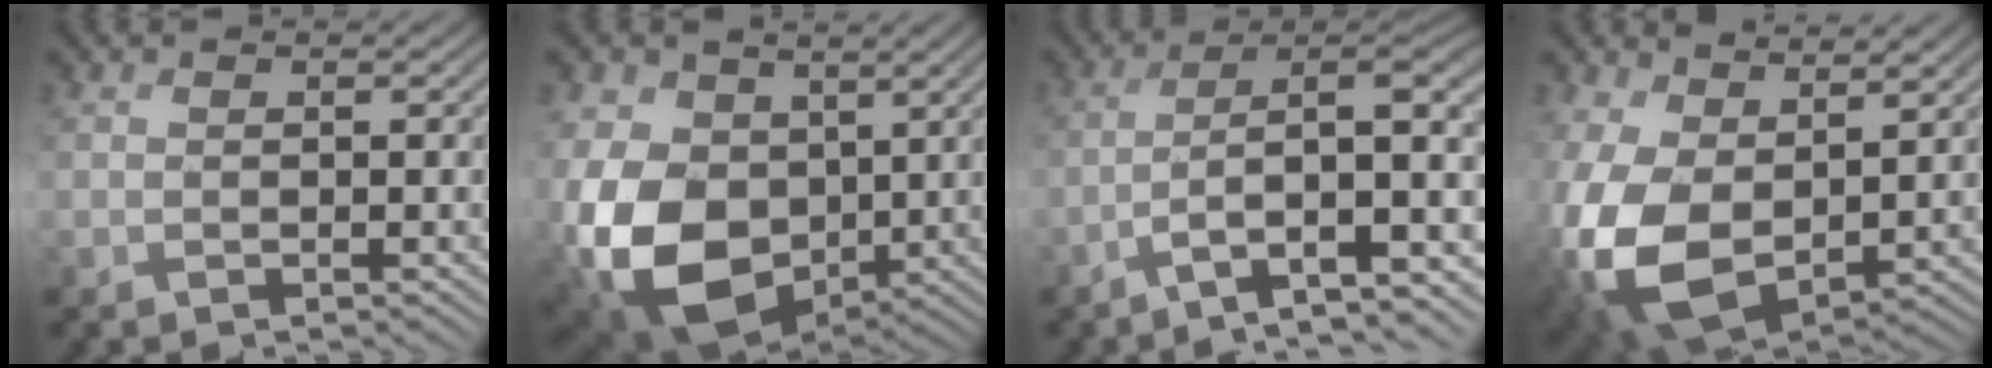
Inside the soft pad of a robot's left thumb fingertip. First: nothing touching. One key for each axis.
{"total": 17.1, "fx": -0.4, "fy": 12.1, "fz": 12.0, "tx": -0.297, "ty": -0.040, "tz": 0.002}
{"total": 9.6, "fx": -3.7, "fy": 2.6, "fz": 8.5, "tx": -0.144, "ty": 0.002, "tz": -0.065}
{"total": 11.9, "fx": 1.1, "fy": 8.0, "fz": 8.7, "tx": -0.243, "ty": -0.020, "tz": 0.023}